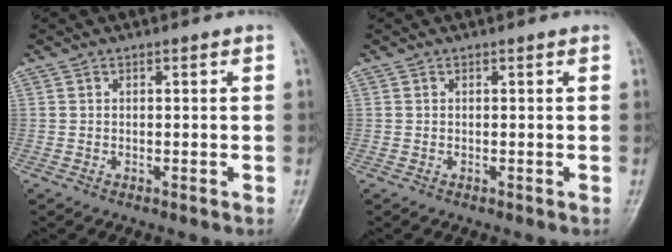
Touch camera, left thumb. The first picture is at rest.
{"total": 0.0}